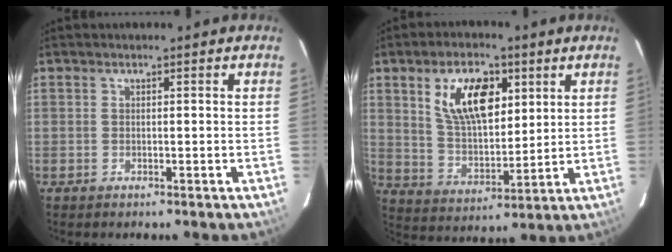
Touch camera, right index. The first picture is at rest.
{"total": 13.2, "force": [5.4, 6.9, 9.9], "torque": [-0.172, 0.014, 0.105]}